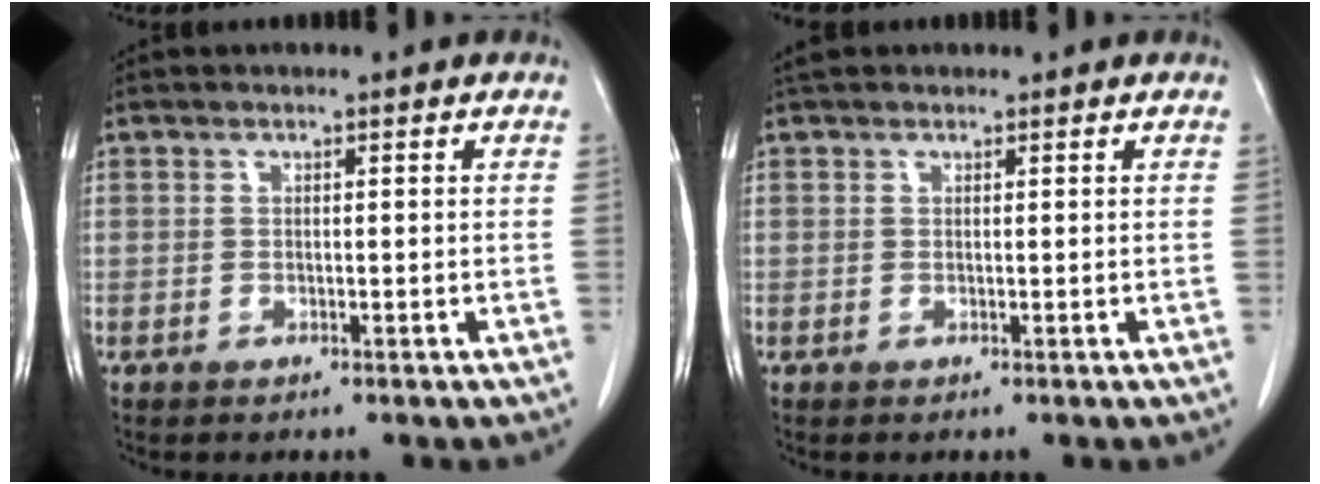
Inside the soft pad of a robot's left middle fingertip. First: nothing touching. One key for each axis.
{"total": 1.5, "fx": 1.3, "fy": 0.7, "fz": 0.3, "tx": -0.010, "ty": 0.018, "tz": 0.022}